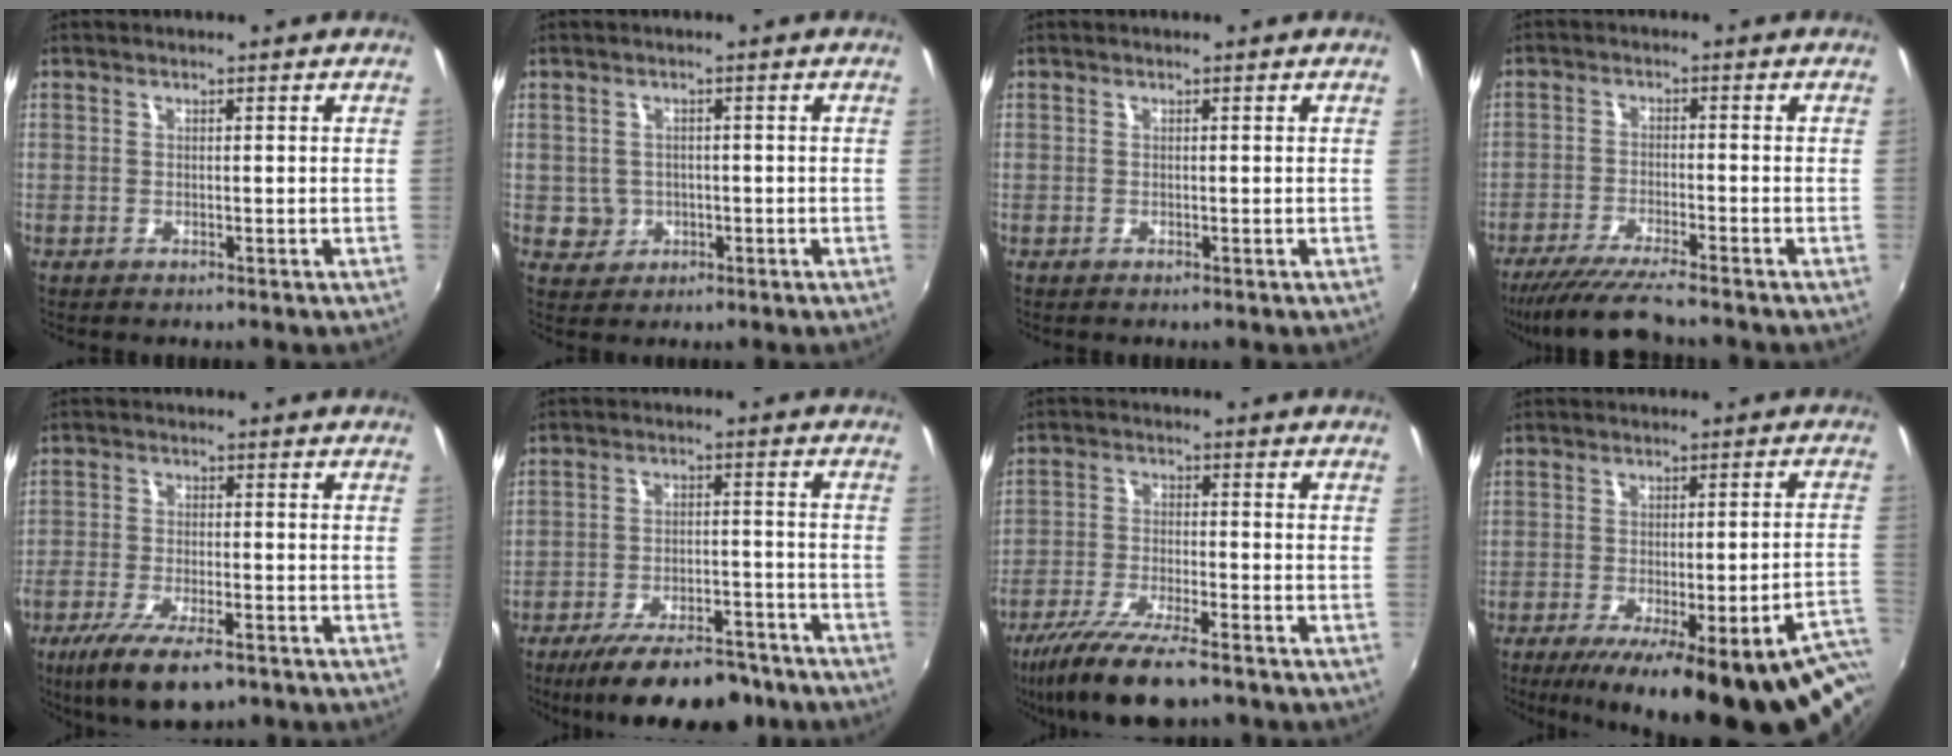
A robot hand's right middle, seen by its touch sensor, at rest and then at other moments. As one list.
[{"total": 3.3, "force": [-0.6, 3.2, 0.5], "torque": [-0.015, 0.004, -0.003]}, {"total": 0.0}, {"total": 9.2, "force": [-8.2, -0.4, 4.3], "torque": [-0.102, -0.022, -0.142]}, {"total": 11.3, "force": [-7.6, 3.2, 7.8], "torque": [-0.174, -0.040, -0.133]}, {"total": 15.7, "force": [-12.4, 5.0, 8.2], "torque": [-0.152, -0.016, -0.179]}, {"total": 12.7, "force": [-9.4, 2.5, 8.1], "torque": [-0.179, -0.038, -0.174]}, {"total": 26.3, "force": [-18.9, 5.7, 17.5], "torque": [-0.228, -0.032, -0.243]}]